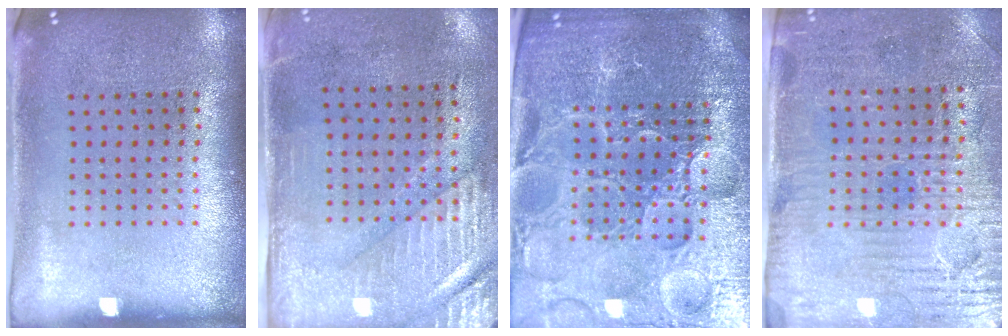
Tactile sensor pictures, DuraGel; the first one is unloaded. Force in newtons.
{"total": 2.9, "press": 2.5, "slide": 1.5}
{"total": 5.8, "press": 5.3, "slide": 2.3}
{"total": 3.5, "press": 3.2, "slide": 1.6}